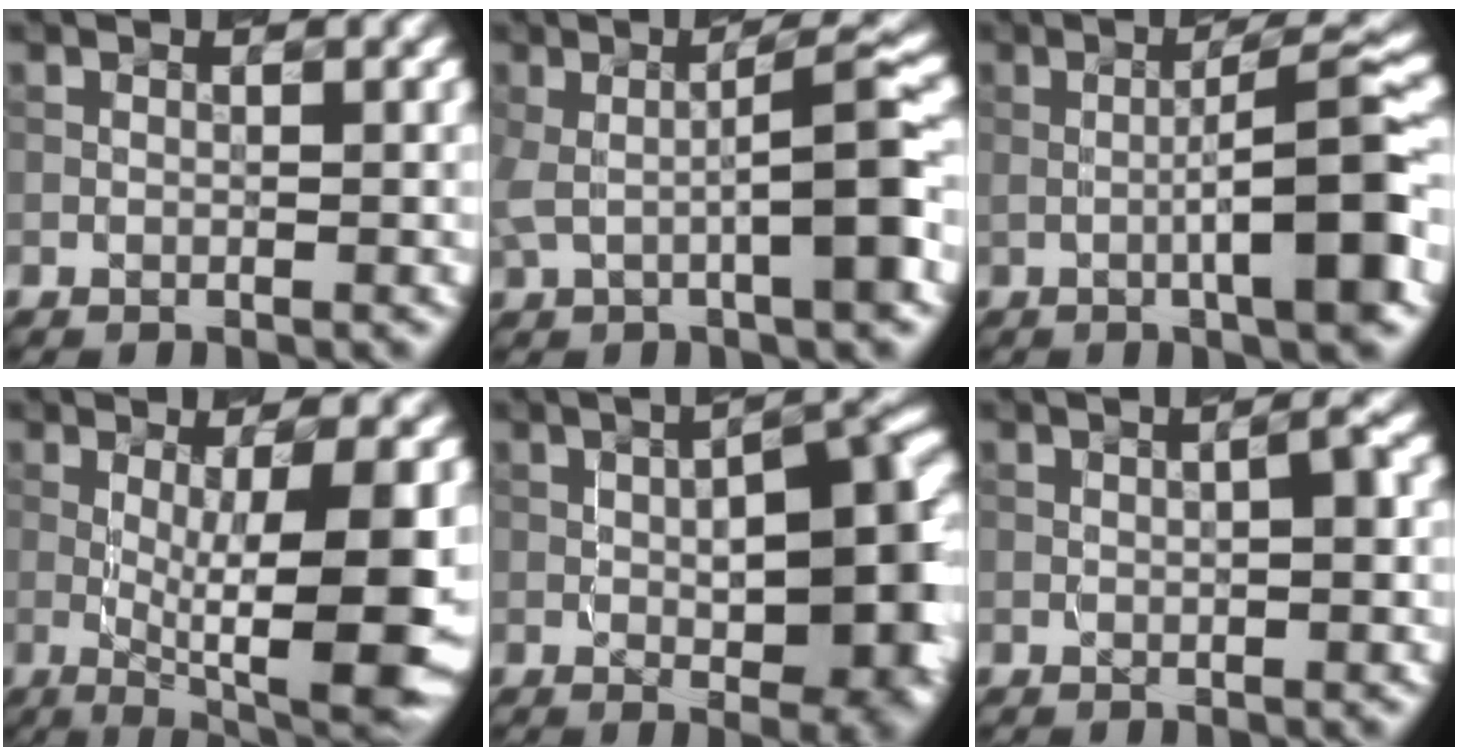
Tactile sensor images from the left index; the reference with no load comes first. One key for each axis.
{"total": 6.4, "fx": -0.2, "fy": 1.4, "fz": 6.3, "tx": -0.099, "ty": 0.009, "tz": -0.005}
{"total": 8.3, "fx": -0.8, "fy": 1.4, "fz": 8.1, "tx": -0.108, "ty": 0.012, "tz": -0.014}
{"total": 11.0, "fx": -0.8, "fy": 2.4, "fz": 10.7, "tx": -0.145, "ty": -0.015, "tz": -0.007}
{"total": 10.5, "fx": -0.7, "fy": 4.4, "fz": 9.5, "tx": -0.113, "ty": 0.008, "tz": -0.010}
{"total": 2.4, "fx": -0.1, "fy": 0.4, "fz": 2.3, "tx": -0.034, "ty": 0.006, "tz": 0.001}